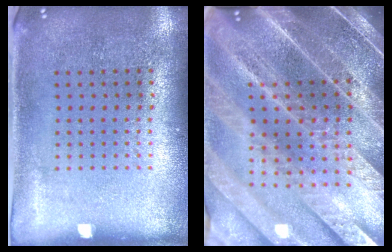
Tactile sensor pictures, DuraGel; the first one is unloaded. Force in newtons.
{"total": 5.5, "press": 4.6, "slide": 2.9}